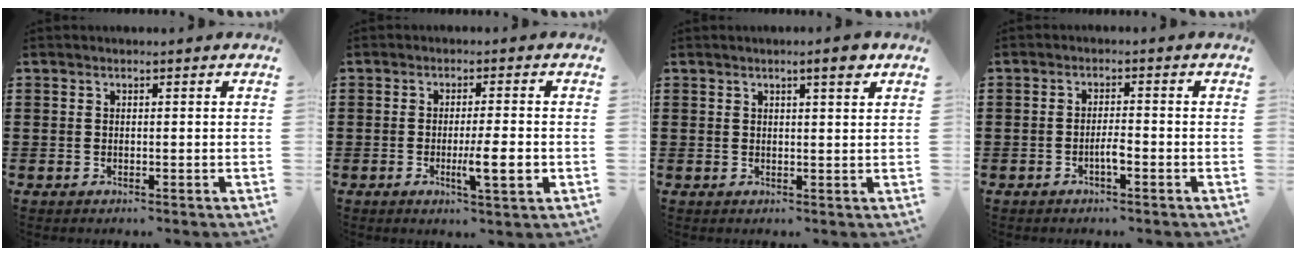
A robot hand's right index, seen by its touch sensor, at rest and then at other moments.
{"total": 6.1, "force": [-1.5, 0.9, 5.9], "torque": [-0.094, -0.007, -0.023]}
{"total": 3.0, "force": [1.9, 0.2, 2.3], "torque": [-0.032, -0.003, 0.029]}
{"total": 2.4, "force": [-1.1, 0.4, 2.1], "torque": [-0.040, 0.003, -0.021]}